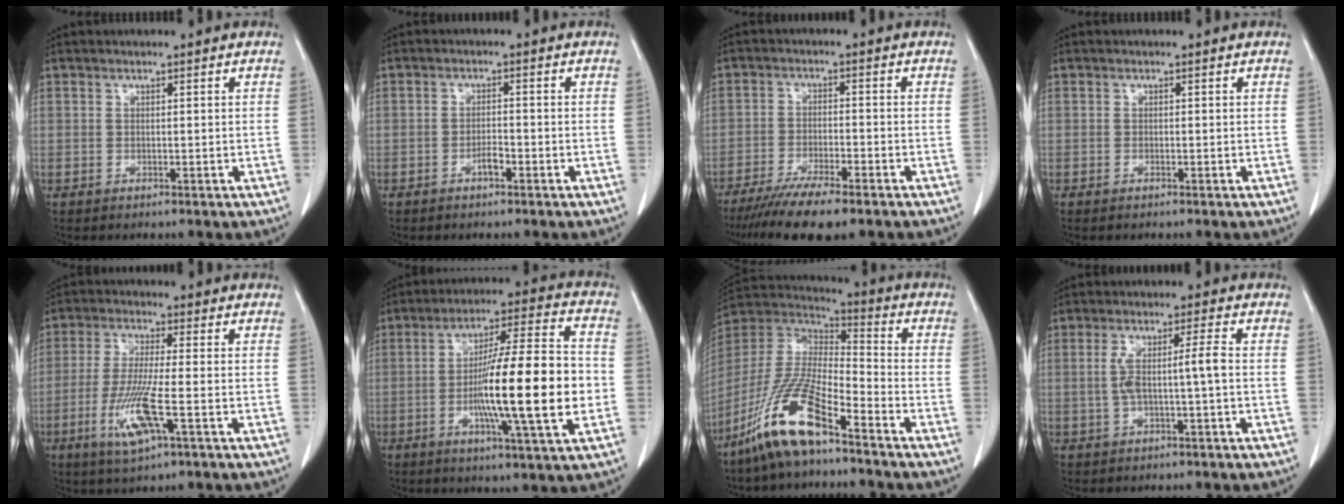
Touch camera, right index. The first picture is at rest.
{"total": 2.0, "force": [-1.2, 0.5, 1.5], "torque": [-0.025, 0.003, -0.021]}
{"total": 9.2, "force": [-7.0, 0.7, 5.9], "torque": [-0.092, -0.021, -0.114]}
{"total": 0.0}
{"total": 9.4, "force": [-3.5, 0.6, 8.8], "torque": [-0.181, -0.018, -0.069]}
{"total": 18.4, "force": [-3.1, 0.7, 18.1], "torque": [-0.296, -0.002, -0.054]}
{"total": 14.9, "force": [-9.8, 2.6, 10.9], "torque": [-0.231, -0.013, -0.190]}
{"total": 5.2, "force": [-0.5, -0.1, 5.1], "torque": [-0.104, 0.017, -0.005]}